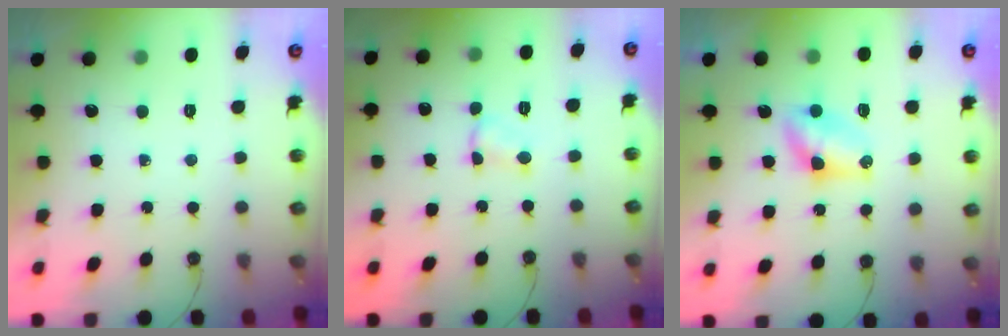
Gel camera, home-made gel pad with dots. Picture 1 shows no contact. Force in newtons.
{"total": 2.9, "press": 2.9, "slide": 0.5}
{"total": 6.0, "press": 5.9, "slide": 0.6}